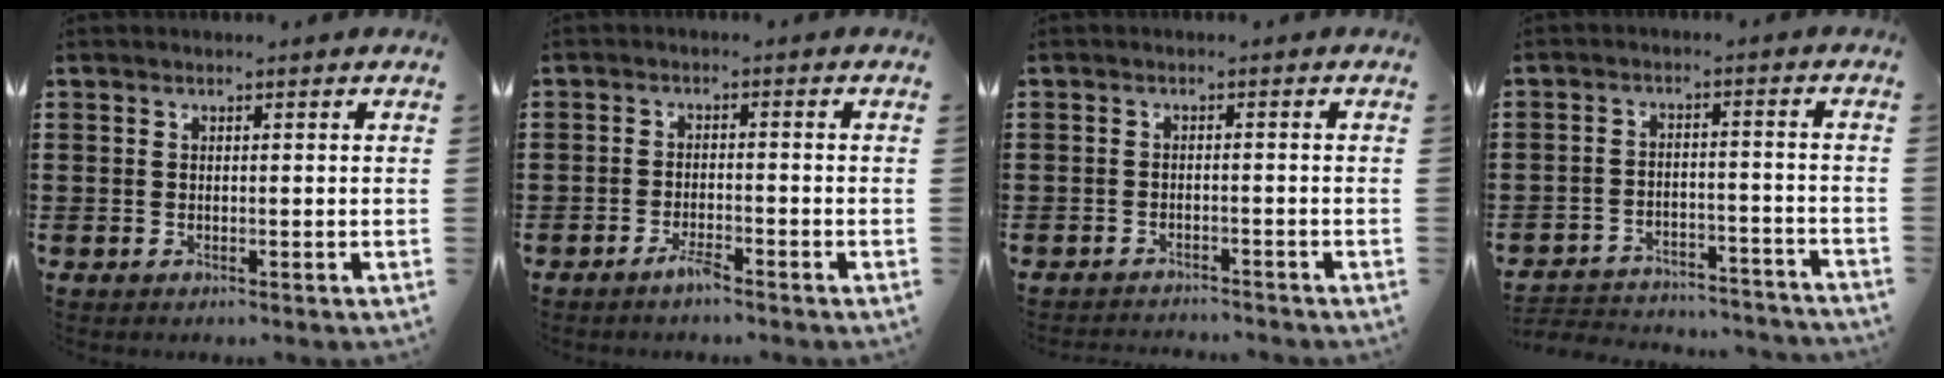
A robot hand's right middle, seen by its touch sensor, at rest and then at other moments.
{"total": 2.5, "force": [-1.9, 0.3, 1.5], "torque": [-0.034, 0.000, -0.037]}
{"total": 1.7, "force": [-1.7, 0.0, 0.0], "torque": [-0.005, 0.001, -0.035]}
{"total": 3.7, "force": [-3.6, 0.5, 0.3], "torque": [-0.010, 0.006, -0.077]}